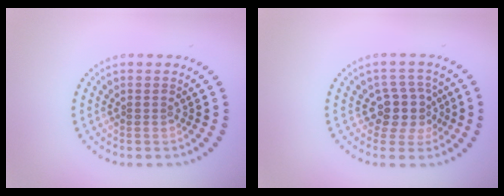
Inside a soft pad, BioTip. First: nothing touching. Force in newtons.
{"total": 3.4, "press": 2.9, "slide": 1.8}